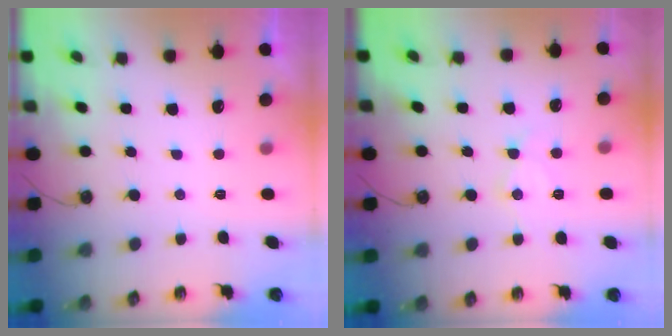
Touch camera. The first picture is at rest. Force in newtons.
{"total": 10.0, "press": 9.9, "slide": 0.9}